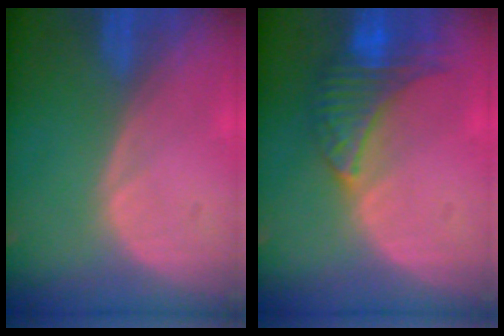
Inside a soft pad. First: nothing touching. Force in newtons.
{"total": 7.4, "press": 7.1, "slide": 2.1}